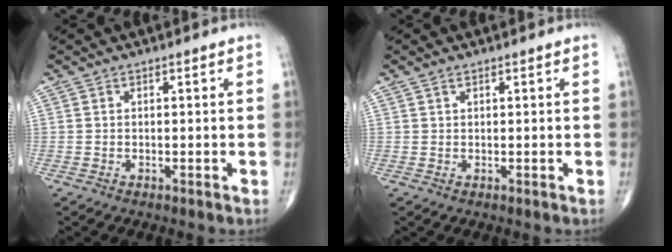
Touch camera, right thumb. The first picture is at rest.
{"total": 0.7, "force": [0.6, 0.3, 0.3], "torque": [-0.003, 0.004, 0.010]}